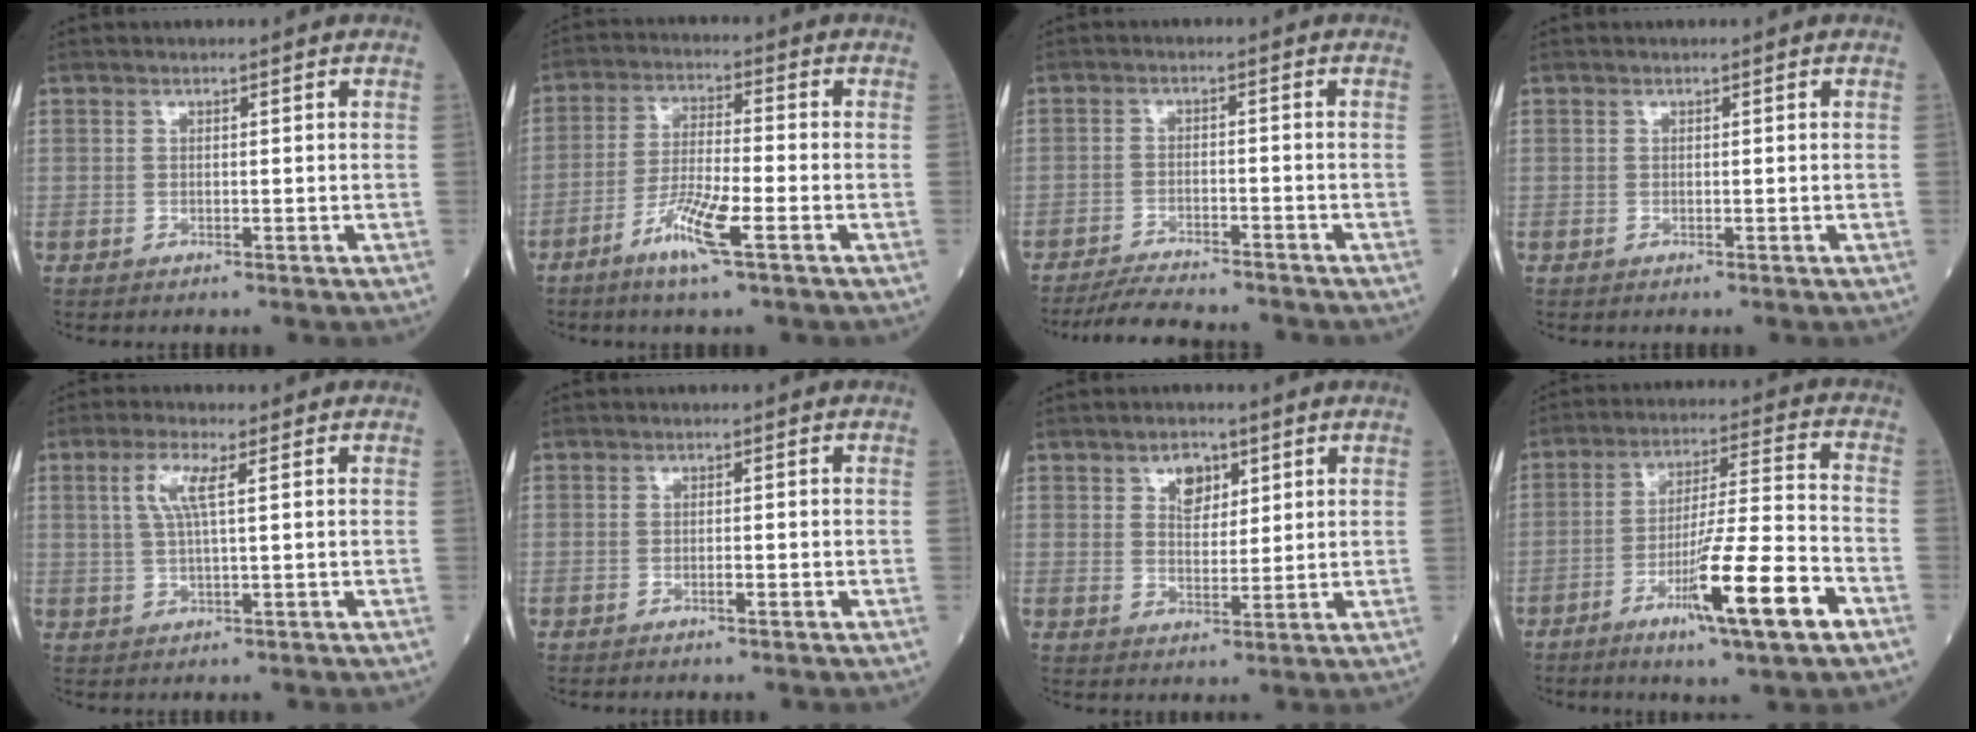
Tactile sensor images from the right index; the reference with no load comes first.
{"total": 7.8, "force": [-4.1, 0.3, 6.7], "torque": [-0.135, -0.010, -0.077]}
{"total": 8.6, "force": [-8.1, 0.7, 3.1], "torque": [-0.049, -0.011, -0.126]}
{"total": 0.0}
{"total": 4.4, "force": [1.6, 0.5, 4.1], "torque": [-0.092, 0.006, 0.036]}
{"total": 0.7, "force": [-0.3, 0.1, 0.6], "torque": [-0.014, 0.001, -0.002]}
{"total": 4.3, "force": [2.3, 2.4, 2.6], "torque": [-0.044, 0.004, 0.044]}
{"total": 14.5, "force": [-6.8, 0.0, 12.7], "torque": [-0.219, -0.018, -0.112]}